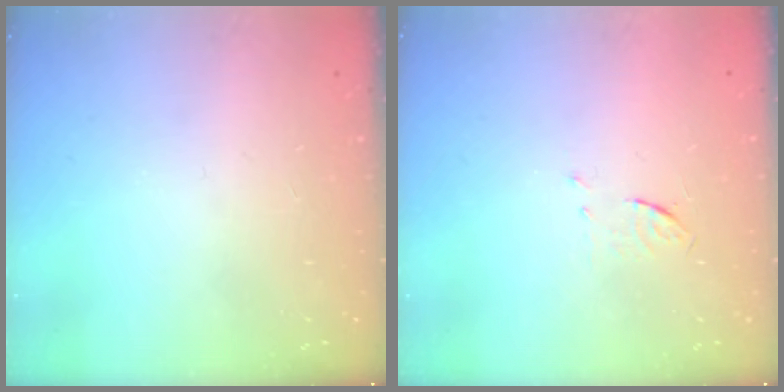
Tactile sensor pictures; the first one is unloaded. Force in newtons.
{"total": 3.6, "press": 3.4, "slide": 1.4}